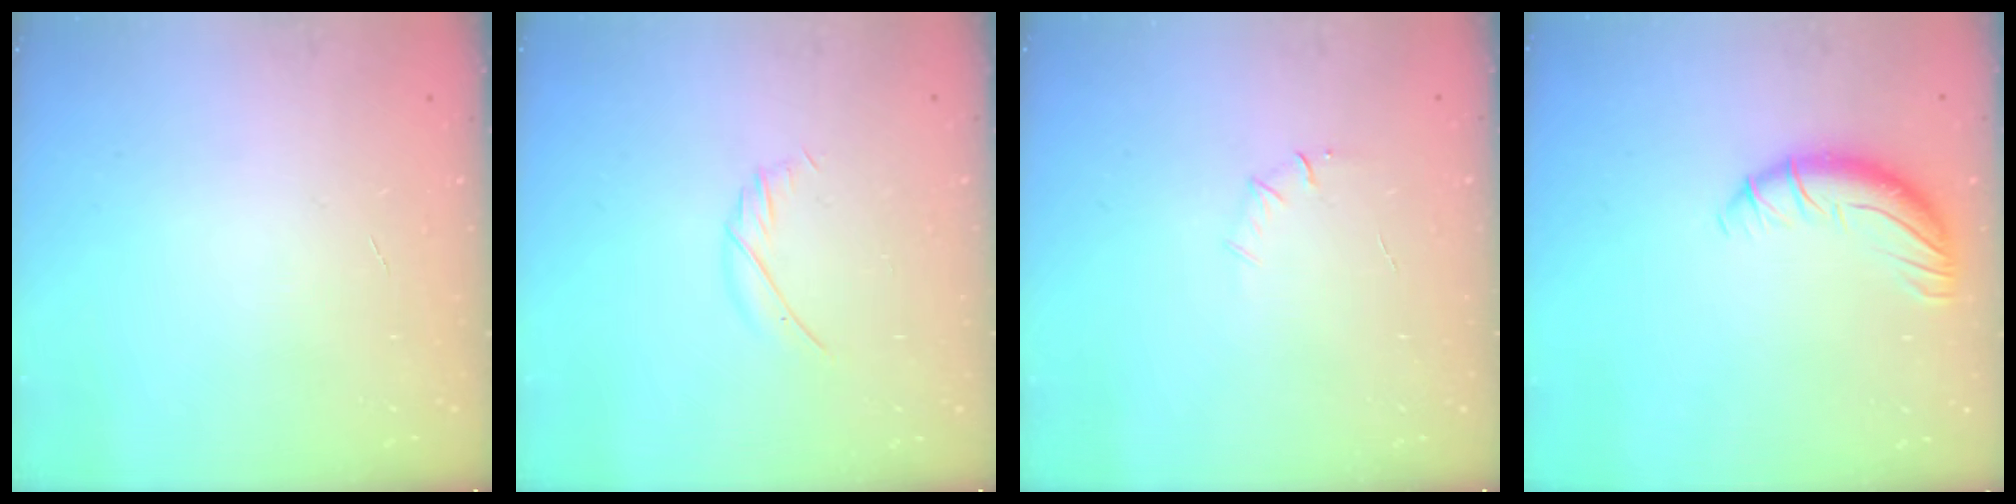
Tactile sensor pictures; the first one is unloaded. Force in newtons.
{"total": 5.4, "press": 5.3, "slide": 0.6}
{"total": 4.5, "press": 4.2, "slide": 1.6}
{"total": 9.2, "press": 9.0, "slide": 2.0}